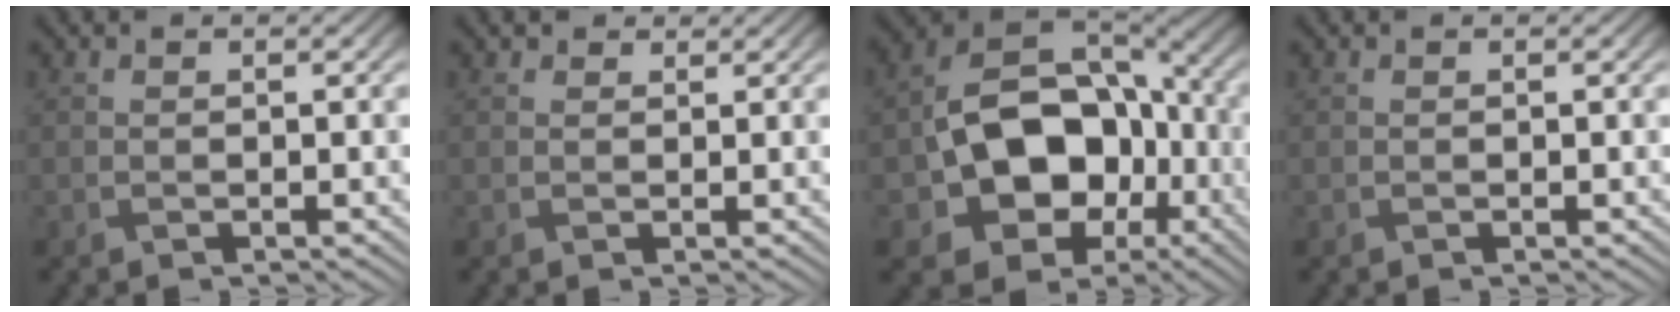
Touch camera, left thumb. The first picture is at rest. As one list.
[{"total": 1.1, "force": [0.9, 0.6, 0.2], "torque": [-0.005, 0.002, 0.015]}, {"total": 15.2, "force": [-3.2, 10.9, 10.1], "torque": [-0.187, -0.012, -0.060]}, {"total": 0.0}]